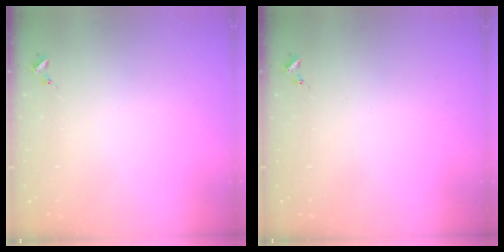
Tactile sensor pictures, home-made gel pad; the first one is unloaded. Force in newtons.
{"total": 0.0}